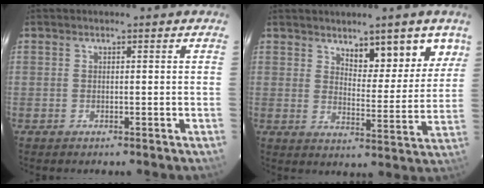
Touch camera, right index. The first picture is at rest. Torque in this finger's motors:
{"motor_torque": [0.35, 0.33, 0.11, 0.06]}